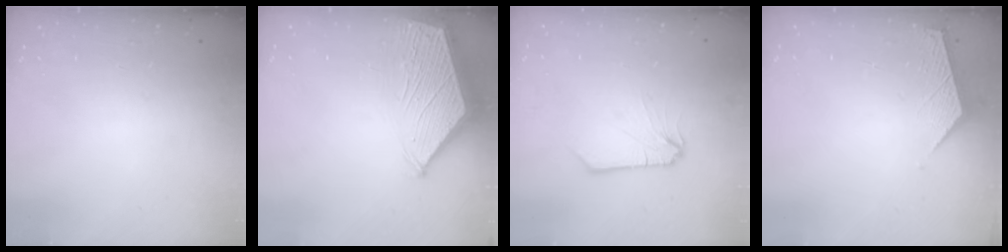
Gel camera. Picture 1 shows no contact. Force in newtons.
{"total": 3.8, "press": 3.8, "slide": 0.6}
{"total": 1.0, "press": 1.0, "slide": 0.3}
{"total": 2.8, "press": 2.8, "slide": 0.3}